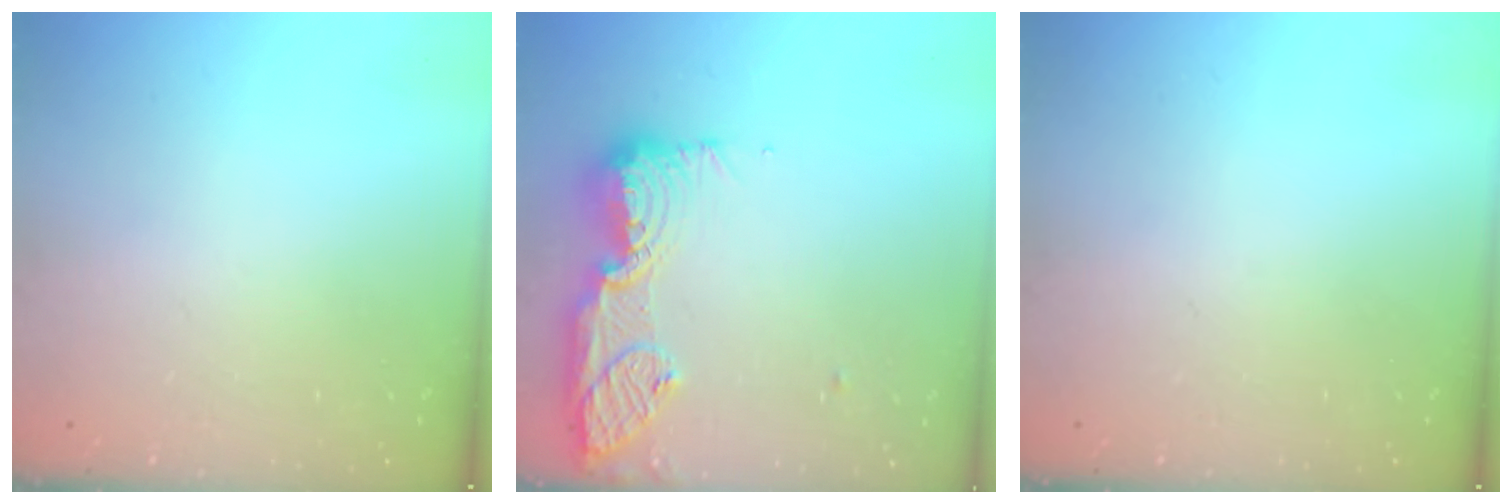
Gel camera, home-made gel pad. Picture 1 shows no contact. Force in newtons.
{"total": 17.6, "press": 16.5, "slide": 6.2}
{"total": 0.0}